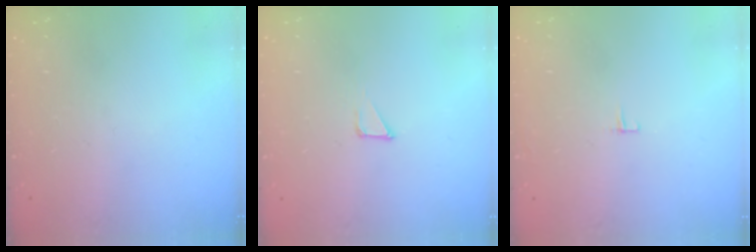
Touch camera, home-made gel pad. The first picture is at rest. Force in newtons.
{"total": 1.2, "press": 1.2, "slide": 0.0}
{"total": 3.3, "press": 3.3, "slide": 0.2}